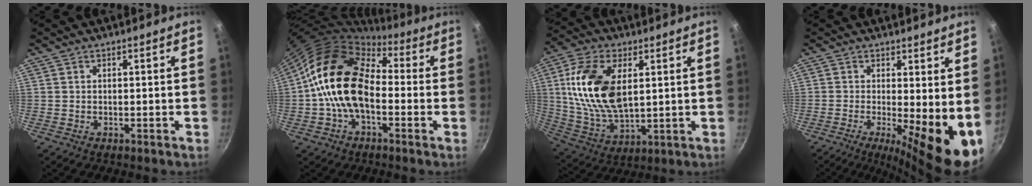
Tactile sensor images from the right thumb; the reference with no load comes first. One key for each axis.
{"total": 16.0, "fx": -1.1, "fy": 10.4, "fz": 12.1, "tx": -0.182, "ty": 0.033, "tz": -0.040}
{"total": 17.6, "fx": 3.9, "fy": 9.8, "fz": 14.1, "tx": -0.262, "ty": -0.008, "tz": 0.082}
{"total": 11.2, "fx": -1.1, "fy": 3.0, "fz": 10.7, "tx": -0.137, "ty": -0.014, "tz": -0.016}